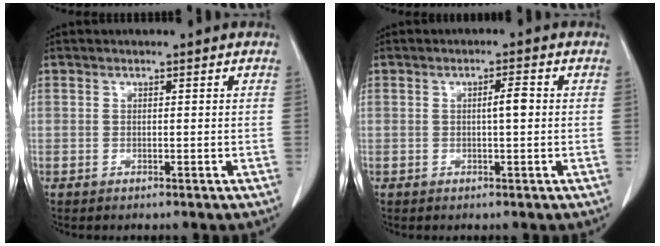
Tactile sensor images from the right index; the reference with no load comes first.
{"total": 2.4, "force": [0.0, 0.3, 2.4], "torque": [-0.039, 0.003, -0.001]}